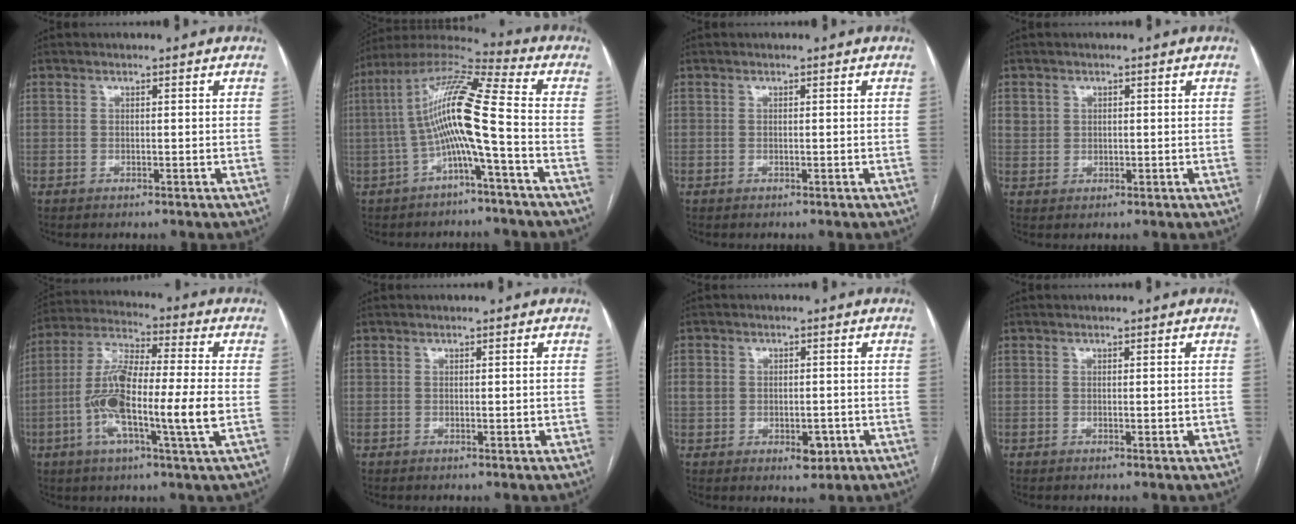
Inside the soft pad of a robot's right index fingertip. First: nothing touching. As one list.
[{"total": 12.2, "force": [-2.1, -0.1, 12.0], "torque": [-0.229, 0.032, -0.046]}, {"total": 0.0}, {"total": 2.7, "force": [1.0, 2.4, 0.5], "torque": [-0.005, 0.007, 0.021]}, {"total": 15.4, "force": [-2.9, 1.2, 15.1], "torque": [-0.293, 0.002, -0.061]}, {"total": 1.0, "force": [0.1, 0.5, 0.8], "torque": [-0.018, 0.000, 0.007]}, {"total": 5.4, "force": [-0.9, 3.9, 3.6], "torque": [-0.048, 0.009, -0.001]}, {"total": 1.0, "force": [0.0, 0.5, 0.9], "torque": [-0.017, 0.000, 0.004]}]